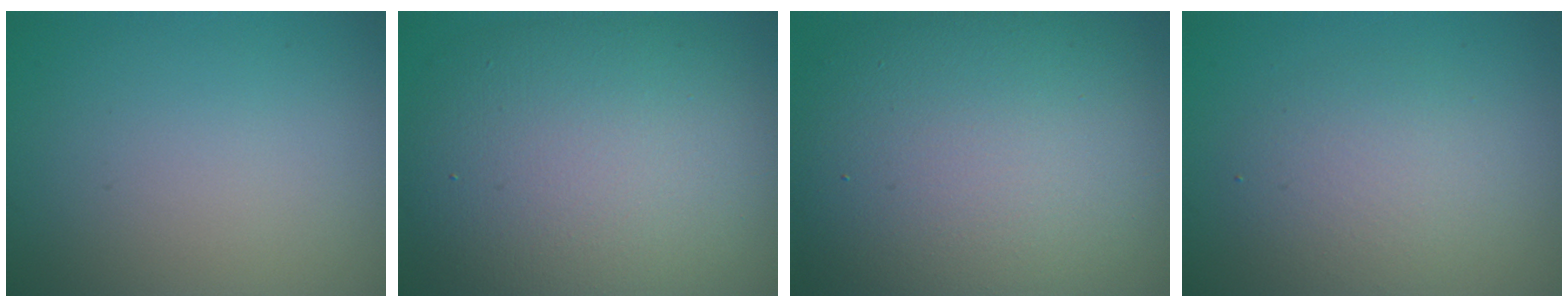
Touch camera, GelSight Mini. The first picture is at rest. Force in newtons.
{"total": 12.3, "press": 12.3, "slide": 0.9}
{"total": 14.9, "press": 14.9, "slide": 0.8}
{"total": 3.2, "press": 3.2, "slide": 0.2}